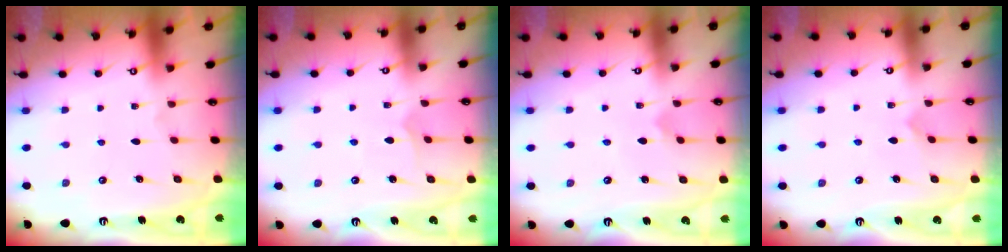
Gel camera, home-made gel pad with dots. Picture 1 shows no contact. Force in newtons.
{"total": 4.4, "press": 4.3, "slide": 0.5}
{"total": 2.5, "press": 2.5, "slide": 0.3}
{"total": 2.7, "press": 2.7, "slide": 0.3}